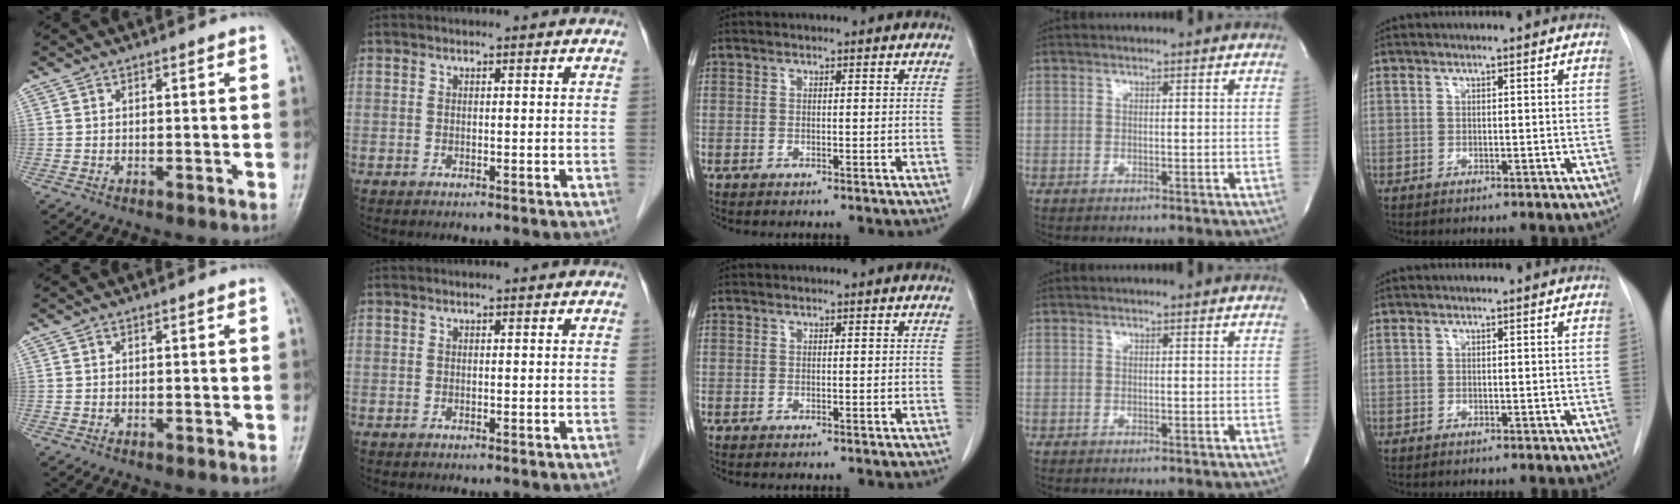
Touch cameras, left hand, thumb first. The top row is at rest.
{}